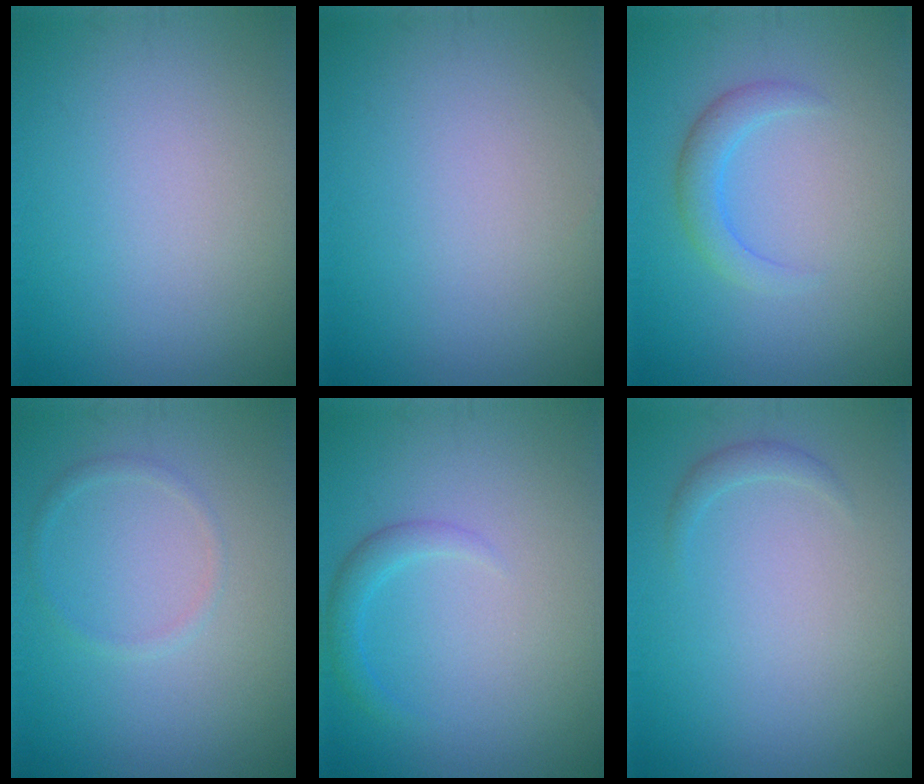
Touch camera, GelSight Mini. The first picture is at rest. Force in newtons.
{"total": 0.0}
{"total": 2.3, "press": 2.3, "slide": 0.1}
{"total": 1.0, "press": 1.0, "slide": 0.1}
{"total": 1.6, "press": 1.6, "slide": 0.1}
{"total": 0.9, "press": 0.9, "slide": 0.0}